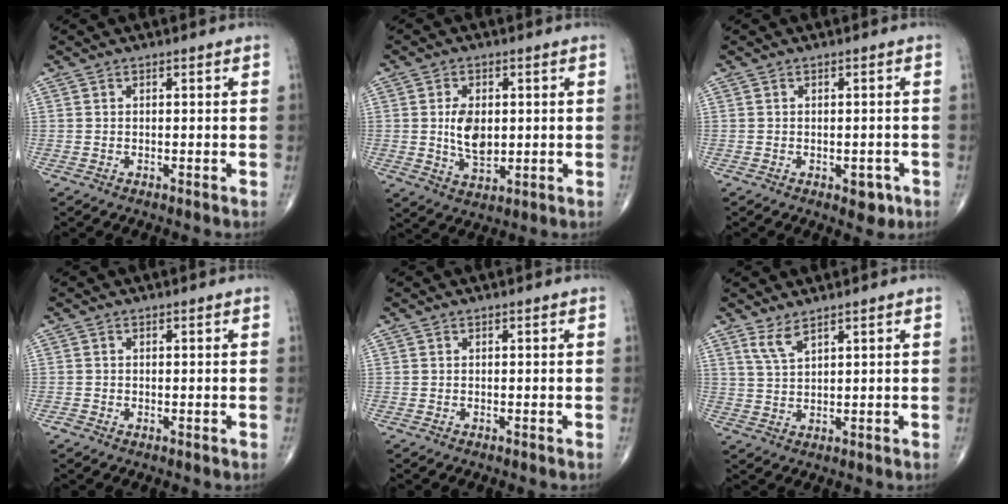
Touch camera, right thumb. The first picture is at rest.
{"total": 7.6, "force": [0.5, 4.6, 6.0], "torque": [-0.093, -0.009, 0.014]}
{"total": 3.1, "force": [-1.5, 1.8, 2.1], "torque": [-0.007, 0.003, -0.015]}
{"total": 0.5, "force": [-0.2, 0.4, 0.3], "torque": [-0.002, -0.001, -0.006]}
{"total": 0.0}
{"total": 3.5, "force": [2.5, 0.8, 2.2], "torque": [-0.049, -0.017, 0.058]}